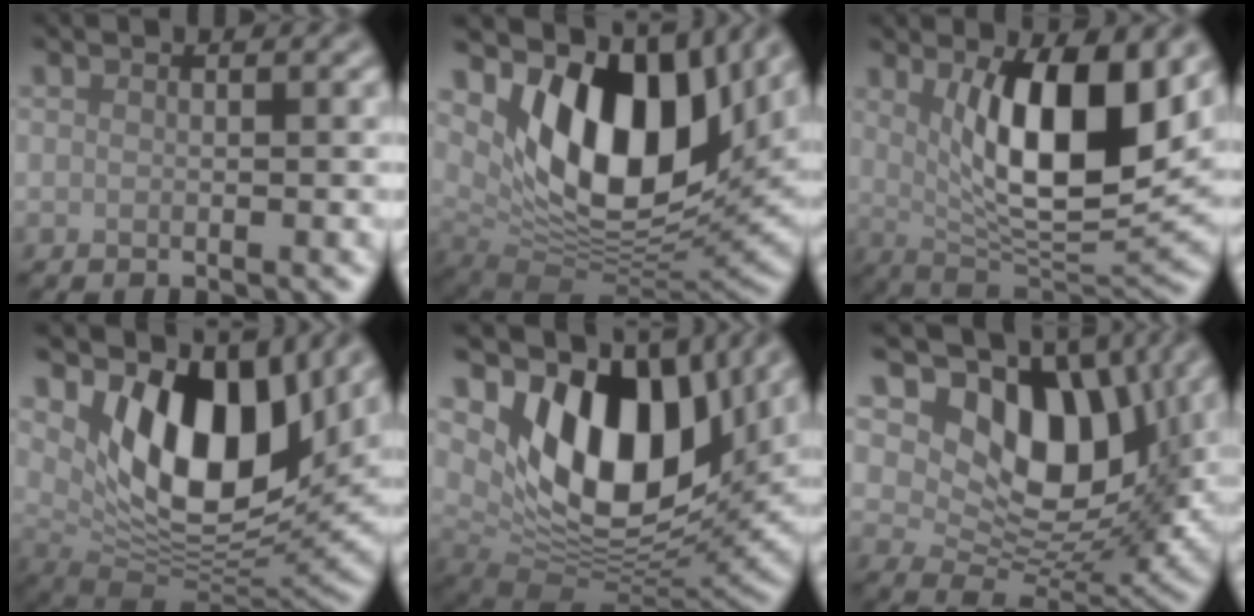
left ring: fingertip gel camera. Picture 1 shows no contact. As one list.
[{"total": 12.9, "force": [4.9, 7.1, 9.6], "torque": [-0.146, -0.019, 0.091]}, {"total": 10.2, "force": [2.4, 3.6, 9.2], "torque": [-0.146, -0.015, 0.047]}, {"total": 11.6, "force": [4.4, 6.3, 8.6], "torque": [-0.124, -0.023, 0.079]}, {"total": 12.9, "force": [4.7, 7.3, 9.5], "torque": [-0.151, -0.015, 0.087]}, {"total": 11.1, "force": [3.4, 7.2, 7.8], "torque": [-0.120, -0.014, 0.064]}]